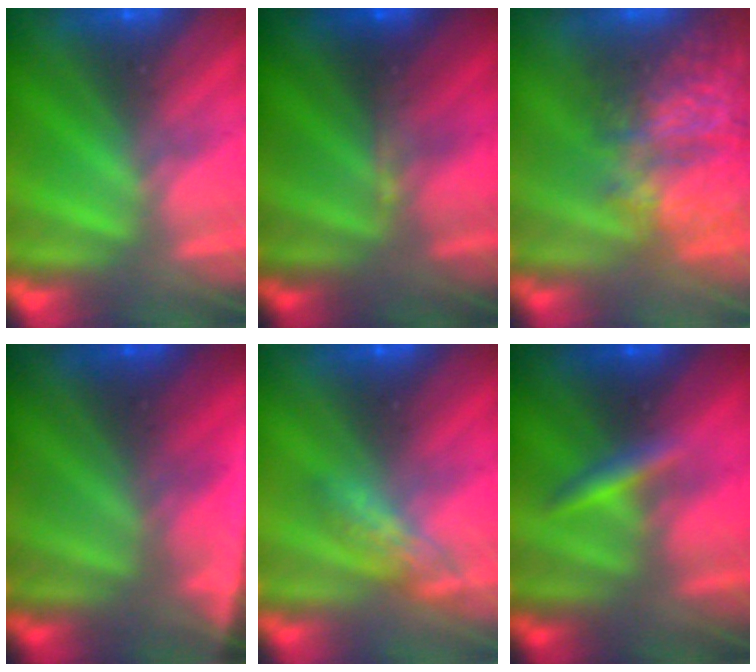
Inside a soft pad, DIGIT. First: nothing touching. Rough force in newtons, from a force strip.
{"total": 2.9}
{"total": 8.6}
{"total": 4.6}
{"total": 2.7}
{"total": 2.7}